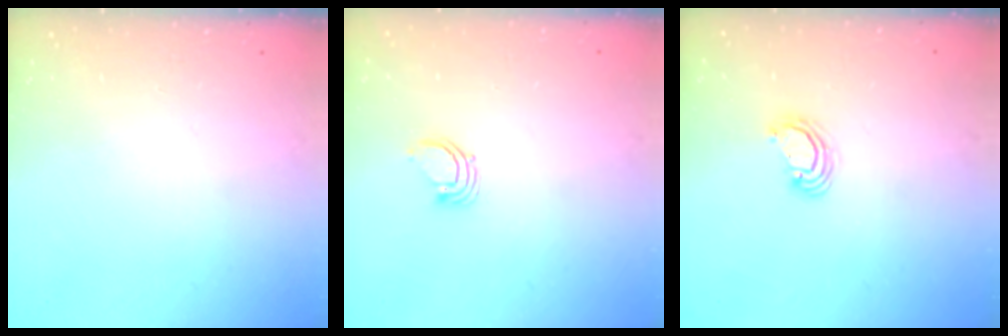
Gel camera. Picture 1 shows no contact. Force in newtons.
{"total": 2.5, "press": 2.5, "slide": 0.1}
{"total": 3.0, "press": 3.0, "slide": 0.3}